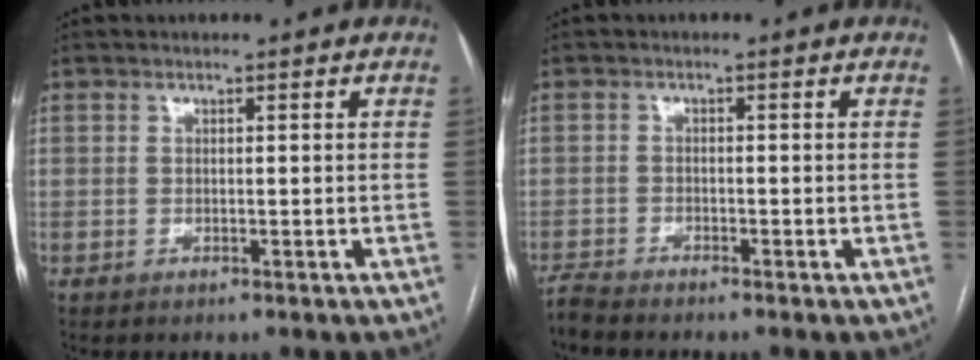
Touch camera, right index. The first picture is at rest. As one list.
[{"total": 2.3, "force": [-2.3, -0.2, 0.2], "torque": [-0.007, -0.013, -0.048]}]